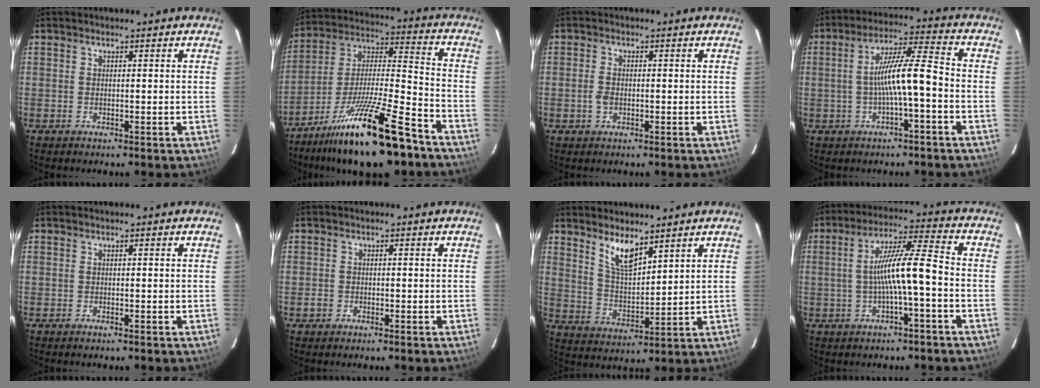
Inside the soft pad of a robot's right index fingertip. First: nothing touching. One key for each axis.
{"total": 21.0, "fx": -14.8, "fy": 3.4, "fz": 14.4, "tx": -0.257, "ty": -0.013, "tz": -0.248}
{"total": 2.4, "fx": -0.6, "fy": 1.5, "fz": 1.7, "tx": -0.038, "ty": 0.001, "tz": -0.010}
{"total": 9.2, "fx": -2.2, "fy": 0.8, "fz": 8.9, "tx": -0.163, "ty": 0.018, "tz": -0.033}
{"total": 0.0}
{"total": 1.7, "fx": -0.8, "fy": 1.5, "fz": 0.2, "tx": -0.007, "ty": 0.005, "tz": -0.012}
{"total": 7.5, "fx": 5.4, "fy": 2.2, "fz": 4.8, "tx": -0.087, "ty": -0.006, "tz": 0.111}
{"total": 9.6, "fx": -2.1, "fy": 0.5, "fz": 9.4, "tx": -0.173, "ty": 0.018, "tz": -0.033}